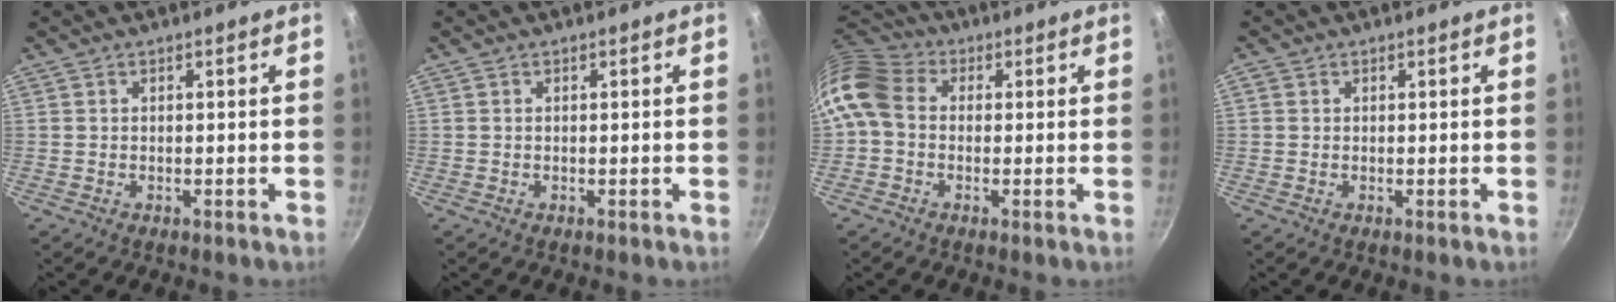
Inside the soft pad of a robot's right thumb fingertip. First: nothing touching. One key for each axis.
{"total": 0.0}
{"total": 9.5, "fx": -0.2, "fy": 7.4, "fz": 5.8, "tx": -0.107, "ty": 0.025, "tz": -0.025}
{"total": 0.6, "fx": 0.1, "fy": 0.5, "fz": 0.2, "tx": -0.006, "ty": 0.001, "tz": -0.001}